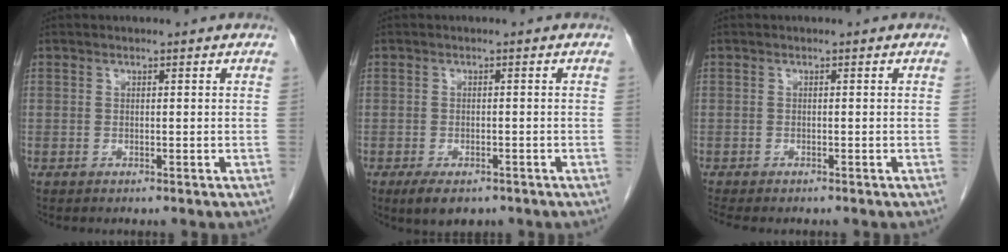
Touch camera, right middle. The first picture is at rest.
{"total": 4.7, "force": [-3.2, 2.2, 2.7], "torque": [-0.045, -0.007, -0.045]}
{"total": 3.5, "force": [-3.1, 0.9, 1.5], "torque": [-0.021, -0.008, -0.043]}